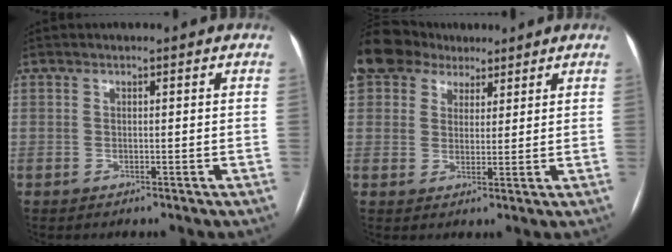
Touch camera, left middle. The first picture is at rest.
{"total": 12.2, "force": [8.2, 8.1, 3.8], "torque": [-0.103, 0.054, 0.153]}